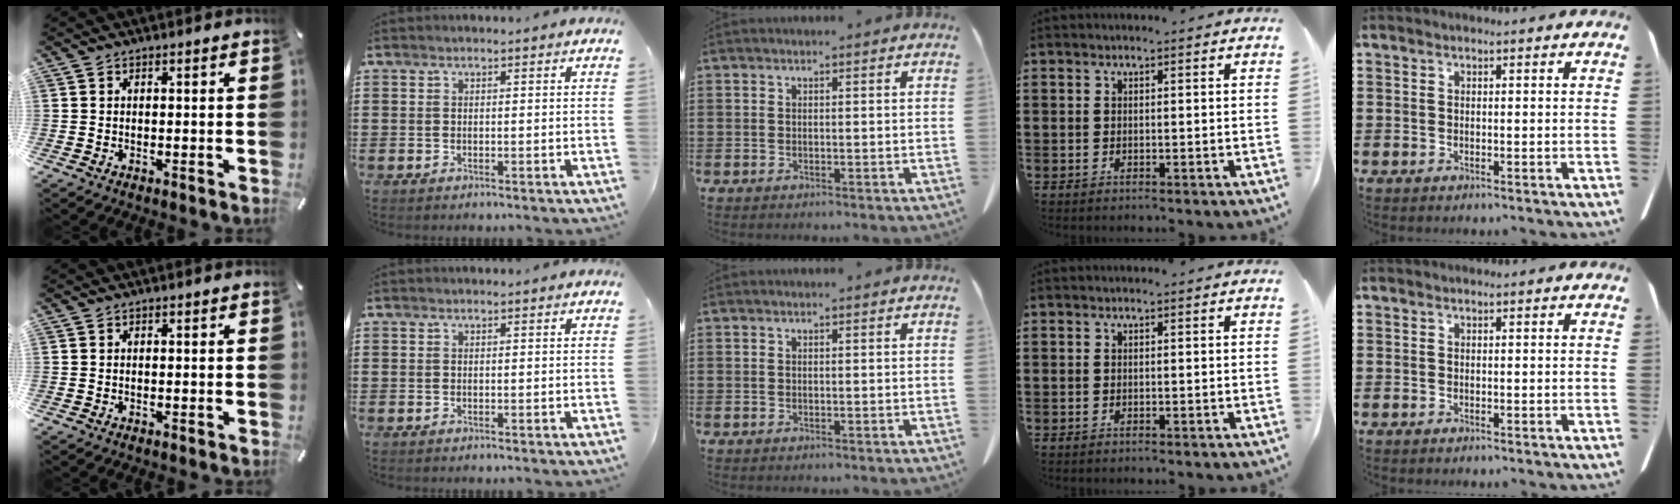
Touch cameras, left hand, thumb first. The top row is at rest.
{}